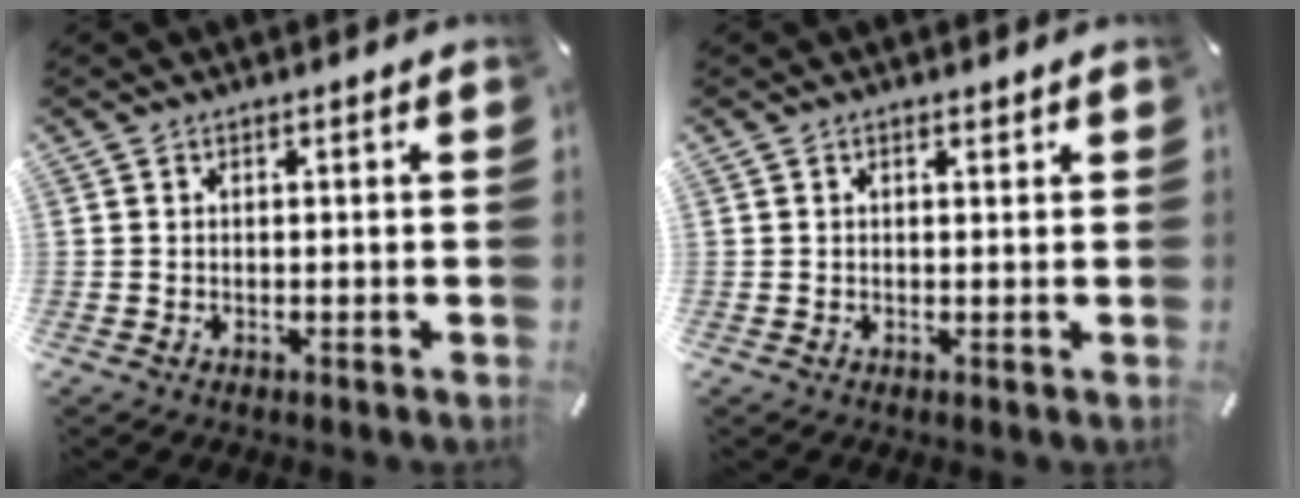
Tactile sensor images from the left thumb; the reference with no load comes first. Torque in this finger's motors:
{"motor_torque": [-0.08, -0.49, 0.06, 0.27, -0.16]}